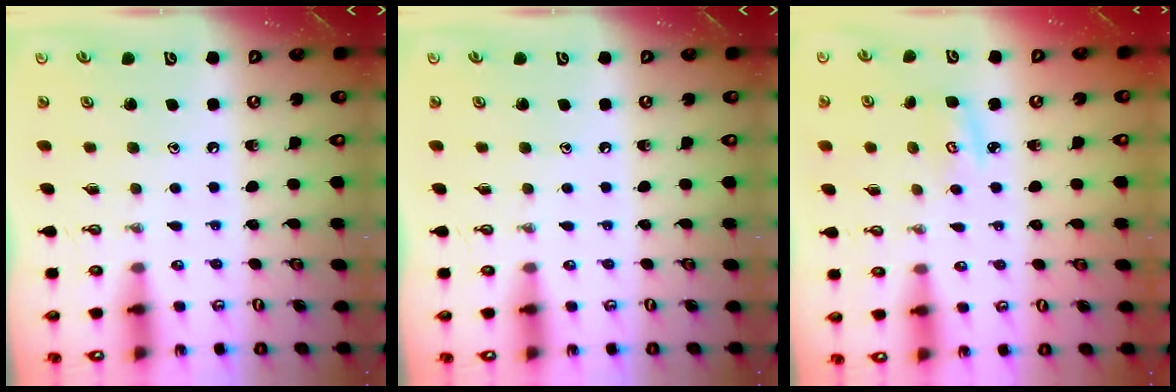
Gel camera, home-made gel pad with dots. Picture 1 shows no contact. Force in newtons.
{"total": 0.0}
{"total": 3.9, "press": 3.8, "slide": 0.4}